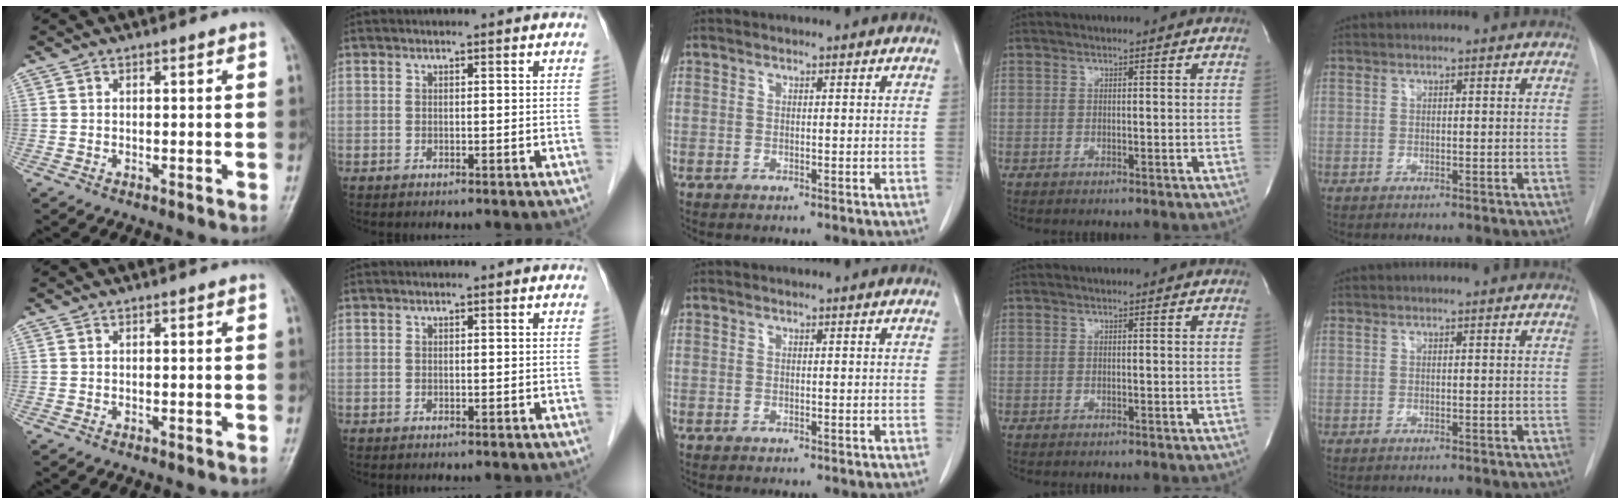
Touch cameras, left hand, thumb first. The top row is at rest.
{}